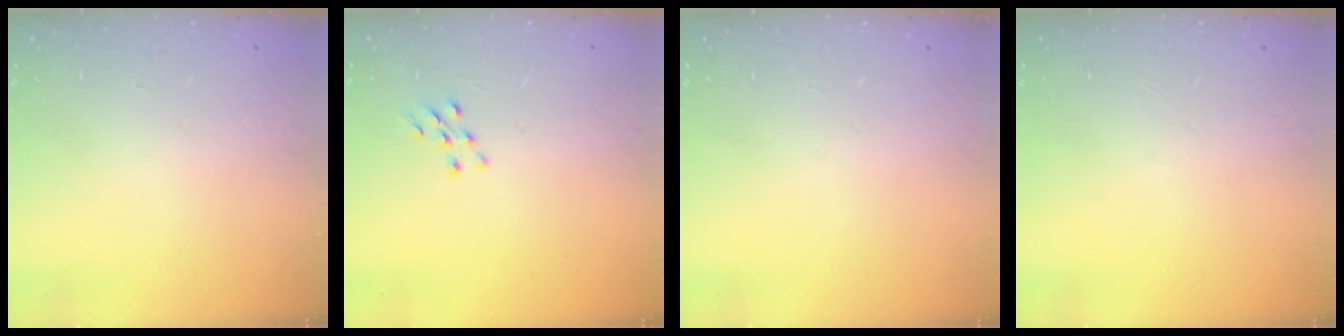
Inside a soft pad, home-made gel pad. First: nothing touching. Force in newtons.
{"total": 5.6, "press": 5.6, "slide": 0.8}
{"total": 0.0}
{"total": 0.0}